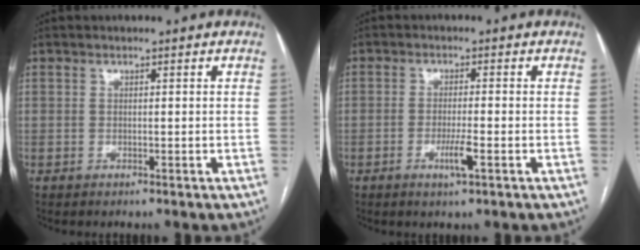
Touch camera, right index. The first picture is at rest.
{"total": 3.4, "force": [-1.5, 0.1, 3.1], "torque": [-0.058, -0.005, -0.027]}